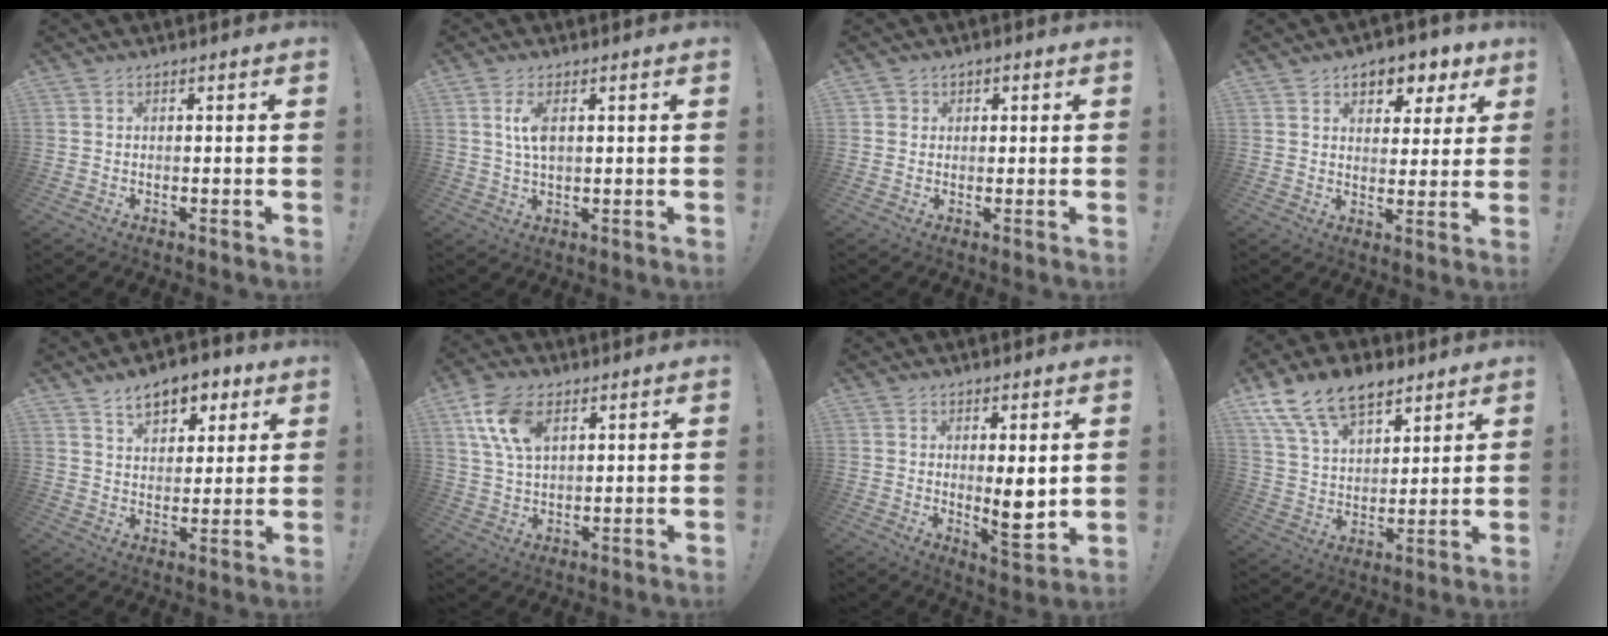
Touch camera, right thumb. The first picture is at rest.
{"total": 5.4, "force": [1.3, 2.4, 4.7], "torque": [-0.092, -0.001, 0.020]}
{"total": 2.0, "force": [0.3, 1.9, 0.3], "torque": [-0.001, 0.002, 0.004]}
{"total": 7.4, "force": [4.3, 5.1, 3.3], "torque": [-0.021, -0.031, 0.074]}
{"total": 10.3, "force": [6.3, 6.2, 5.3], "torque": [-0.071, -0.033, 0.116]}
{"total": 12.1, "force": [5.8, 7.0, 7.9], "torque": [-0.164, -0.006, 0.110]}
{"total": 7.6, "force": [1.3, 2.1, 7.2], "torque": [-0.087, -0.023, 0.023]}
{"total": 15.7, "force": [10.7, 8.6, 7.8], "torque": [-0.144, -0.060, 0.201]}